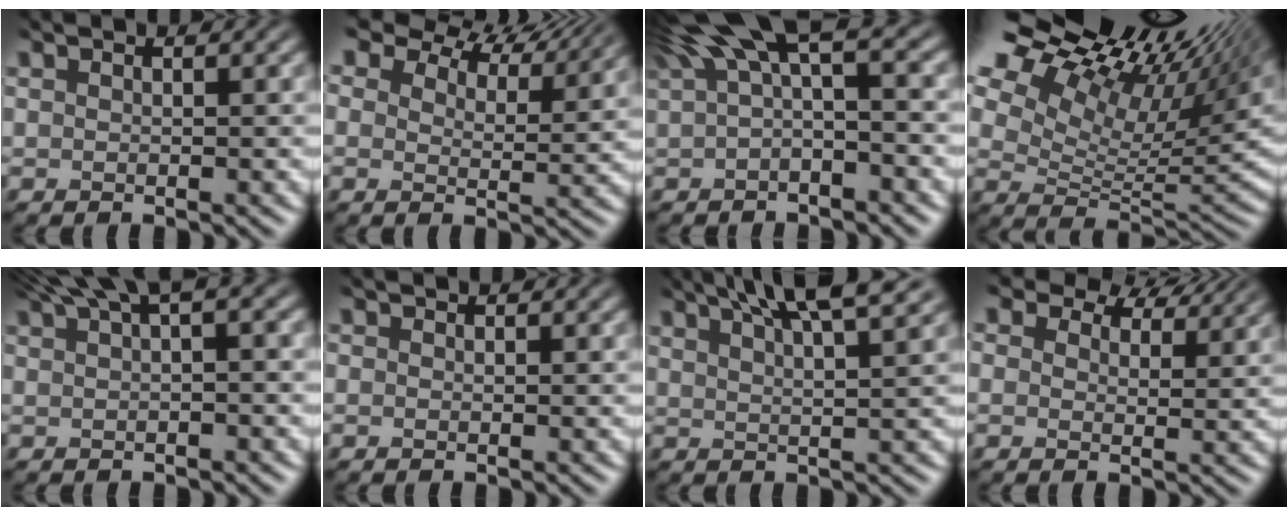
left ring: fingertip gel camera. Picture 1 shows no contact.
{"total": 7.5, "force": [6.8, 2.4, 2.1], "torque": [-0.065, -0.013, 0.091]}
{"total": 6.1, "force": [1.9, 2.2, 5.4], "torque": [-0.127, 0.009, 0.048]}
{"total": 14.2, "force": [7.7, 7.0, 9.6], "torque": [-0.197, 0.032, 0.145]}
{"total": 3.0, "force": [1.7, 0.6, 2.5], "torque": [-0.068, 0.009, 0.044]}
{"total": 0.7, "force": [-0.3, -0.3, -0.5], "torque": [0.000, -0.002, 0.002]}
{"total": 7.4, "force": [4.8, 2.1, 5.3], "torque": [-0.085, 0.019, 0.048]}
{"total": 5.1, "force": [4.5, 2.2, 1.1], "torque": [-0.036, -0.024, 0.076]}